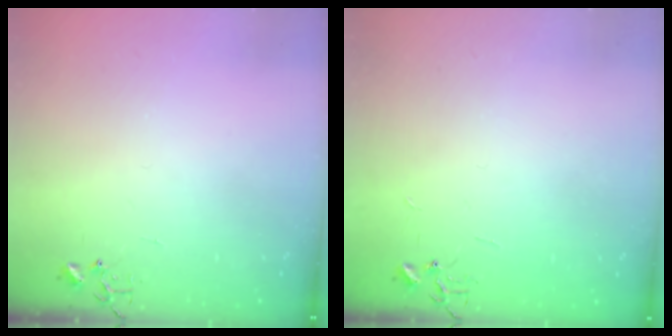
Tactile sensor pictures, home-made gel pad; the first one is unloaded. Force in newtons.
{"total": 1.8, "press": 1.8, "slide": 0.2}